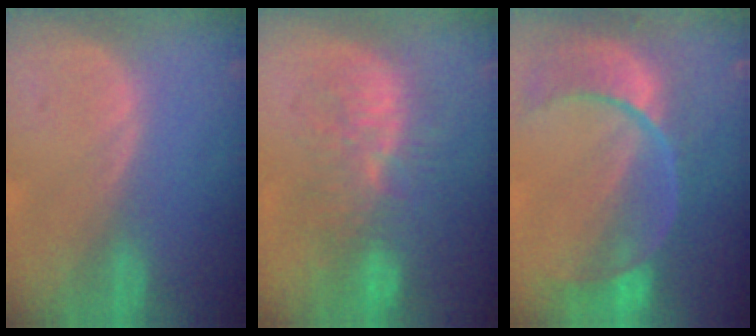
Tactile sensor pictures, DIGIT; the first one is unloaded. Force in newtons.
{"total": 10.4, "press": 9.3, "slide": 4.5}
{"total": 11.2, "press": 9.4, "slide": 6.1}